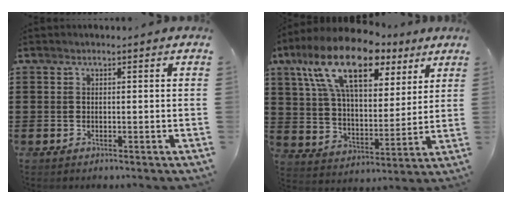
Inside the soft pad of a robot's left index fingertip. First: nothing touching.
{"total": 17.4, "force": [10.7, 7.4, 11.6], "torque": [-0.236, -0.026, 0.185]}